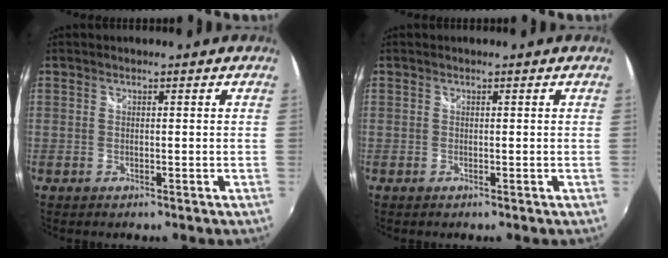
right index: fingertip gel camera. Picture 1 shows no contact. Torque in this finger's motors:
{"motor_torque": [0.09, 0.11, 0.02, 0.01]}